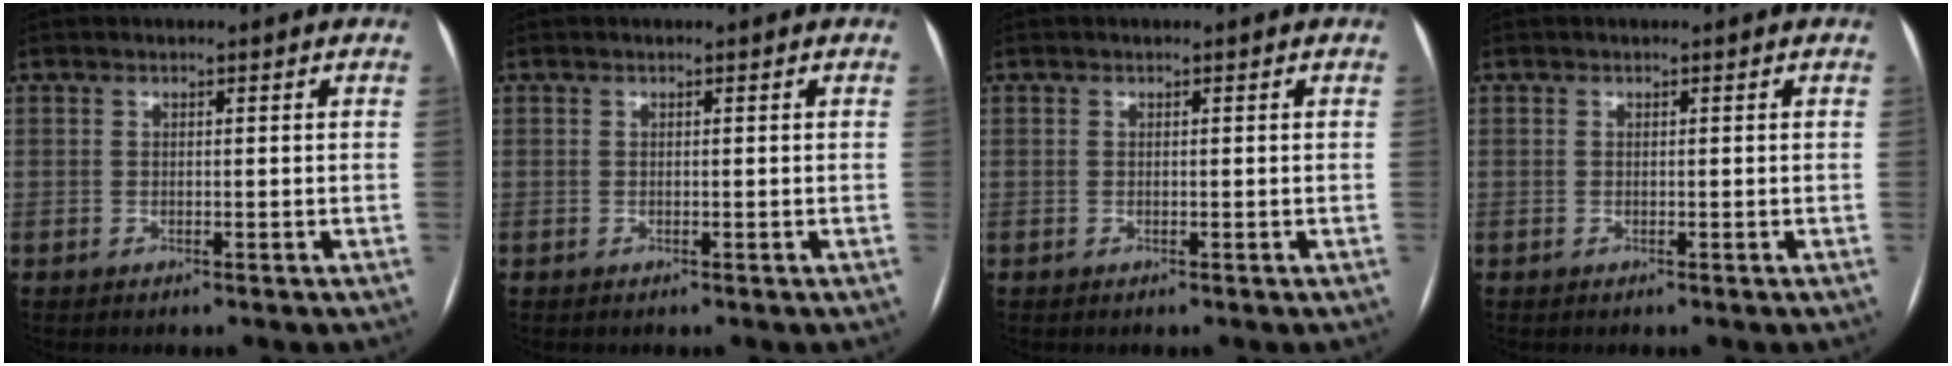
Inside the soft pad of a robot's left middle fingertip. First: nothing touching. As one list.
[{"total": 0.0}, {"total": 0.0}, {"total": 0.0}]